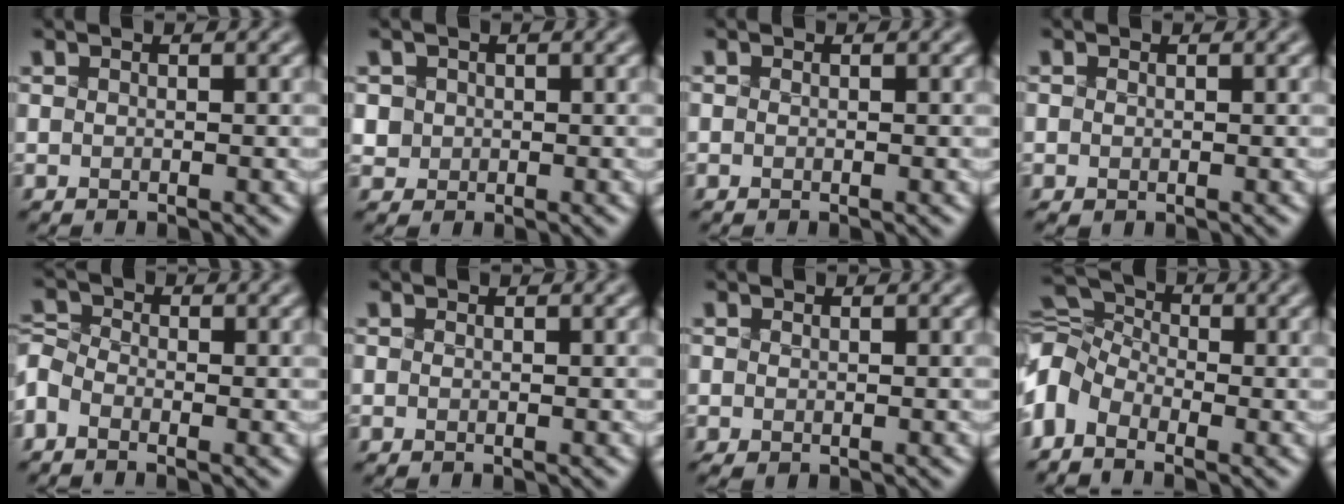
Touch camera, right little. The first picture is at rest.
{"total": 1.9, "force": [0.2, 1.9, 0.5], "torque": [-0.008, 0.002, 0.018]}
{"total": 0.0}
{"total": 0.6, "force": [-0.3, 0.5, 0.1], "torque": [0.002, -0.002, 0.001]}
{"total": 3.5, "force": [-2.3, 2.0, 1.6], "torque": [-0.029, 0.006, -0.045]}
{"total": 0.0}
{"total": 0.9, "force": [-0.3, 0.8, 0.4], "torque": [-0.004, -0.001, 0.001]}
{"total": 6.2, "force": [-2.8, 3.7, 4.1], "torque": [-0.090, 0.007, -0.059]}